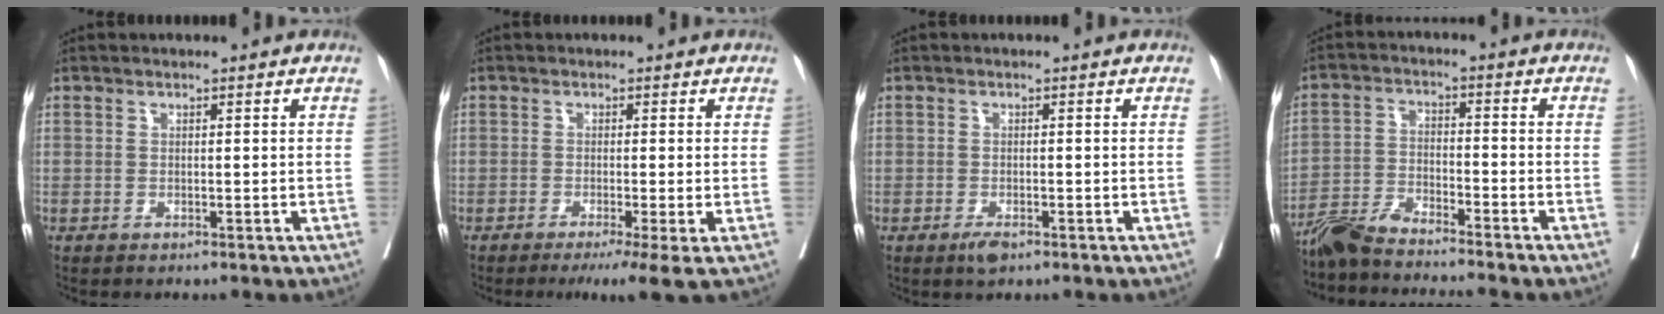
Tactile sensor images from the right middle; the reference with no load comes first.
{"total": 4.8, "force": [-2.8, -0.4, 3.9], "torque": [-0.050, -0.015, -0.045]}
{"total": 2.0, "force": [-1.3, 0.6, 1.4], "torque": [-0.025, -0.002, -0.019]}
{"total": 7.6, "force": [-7.2, -0.7, 2.3], "torque": [-0.043, -0.013, -0.133]}